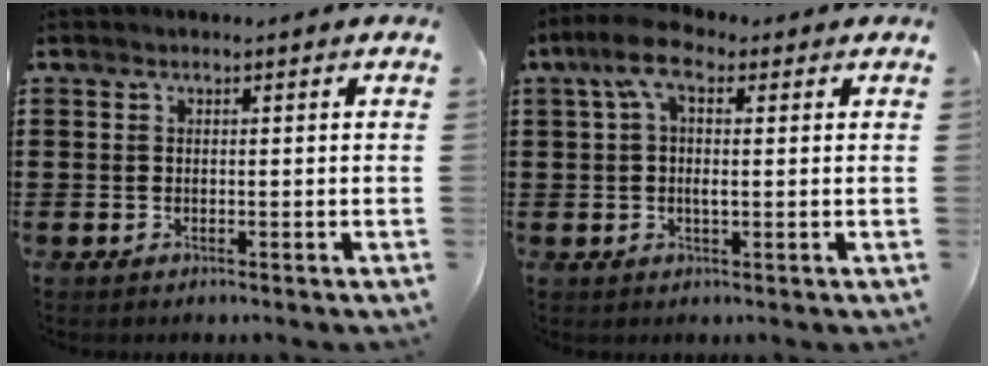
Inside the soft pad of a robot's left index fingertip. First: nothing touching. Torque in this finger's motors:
{"motor_torque": [1.40, -0.48, 0.60, 0.10]}